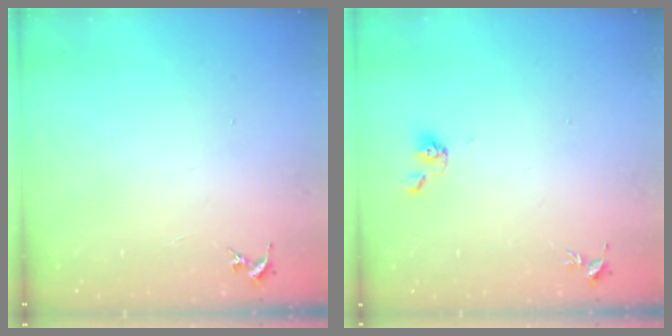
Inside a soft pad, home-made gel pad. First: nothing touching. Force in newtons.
{"total": 5.2, "press": 4.6, "slide": 2.3}